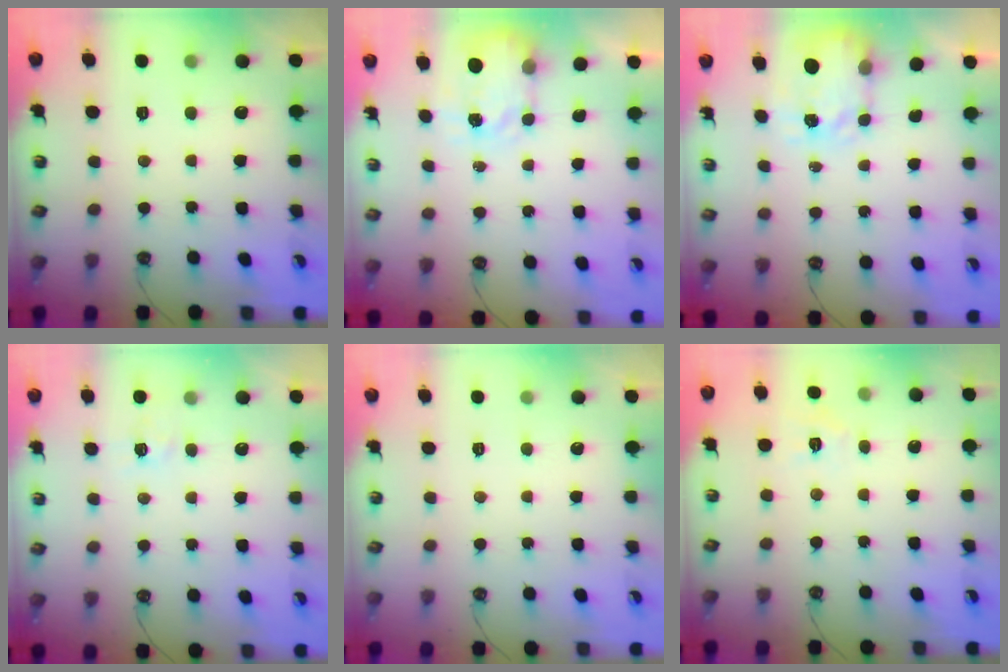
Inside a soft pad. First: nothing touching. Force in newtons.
{"total": 4.0, "press": 3.9, "slide": 0.6}
{"total": 3.6, "press": 3.6, "slide": 0.5}
{"total": 5.0, "press": 4.9, "slide": 0.8}
{"total": 0.0}
{"total": 5.7, "press": 5.6, "slide": 0.7}